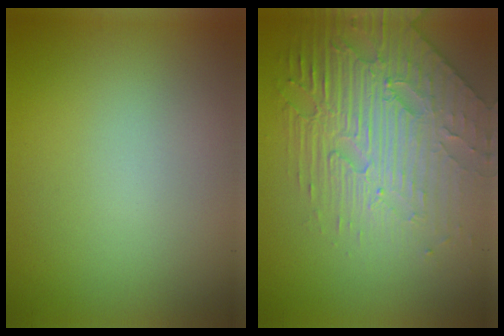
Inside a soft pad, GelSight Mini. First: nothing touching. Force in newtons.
{"total": 6.0, "press": 4.9, "slide": 3.5}